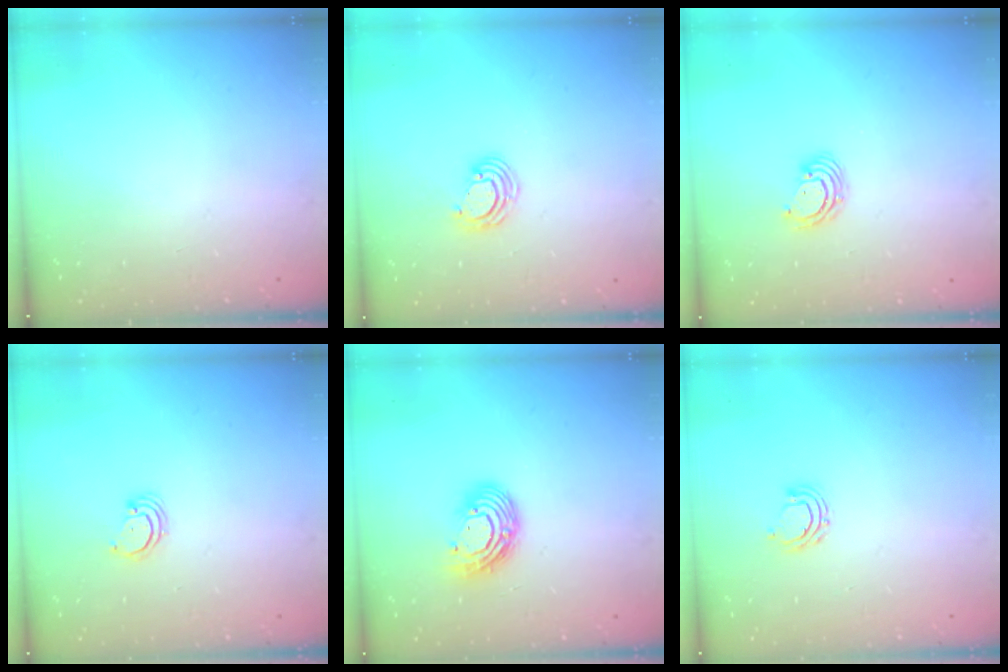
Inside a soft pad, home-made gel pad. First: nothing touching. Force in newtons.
{"total": 5.5, "press": 5.5, "slide": 0.2}
{"total": 4.6, "press": 4.6, "slide": 0.2}
{"total": 2.5, "press": 2.5, "slide": 0.2}
{"total": 11.3, "press": 11.2, "slide": 0.9}
{"total": 4.9, "press": 4.9, "slide": 0.5}